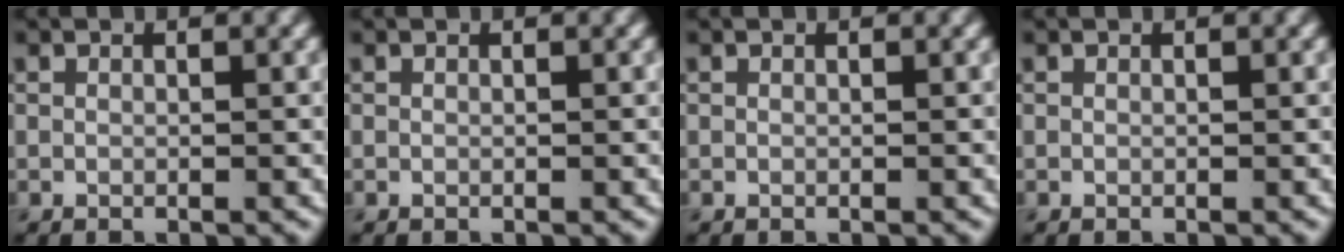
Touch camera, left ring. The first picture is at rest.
{"total": 0.0}
{"total": 0.0}
{"total": 0.0}